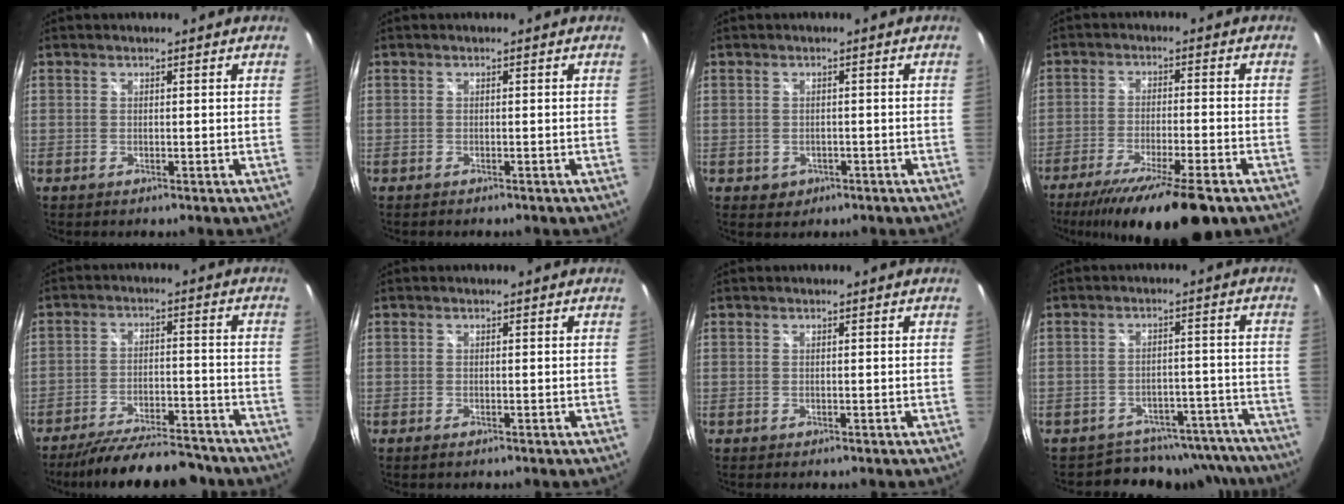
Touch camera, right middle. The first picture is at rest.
{"total": 0.9, "force": [-0.7, 0.4, 0.3], "torque": [-0.010, -0.003, -0.009]}
{"total": 2.5, "force": [-0.6, 2.3, 0.8], "torque": [-0.022, -0.001, -0.002]}
{"total": 16.1, "force": [-11.9, 1.8, 10.7], "torque": [-0.199, -0.040, -0.191]}
{"total": 17.4, "force": [-15.2, 3.9, 7.6], "torque": [-0.144, -0.012, -0.215]}
{"total": 0.6, "force": [-0.5, 0.1, 0.4], "torque": [-0.009, -0.003, -0.009]}
{"total": 0.0}
{"total": 14.7, "force": [-13.2, 6.1, 2.1], "torque": [-0.036, 0.032, -0.155]}